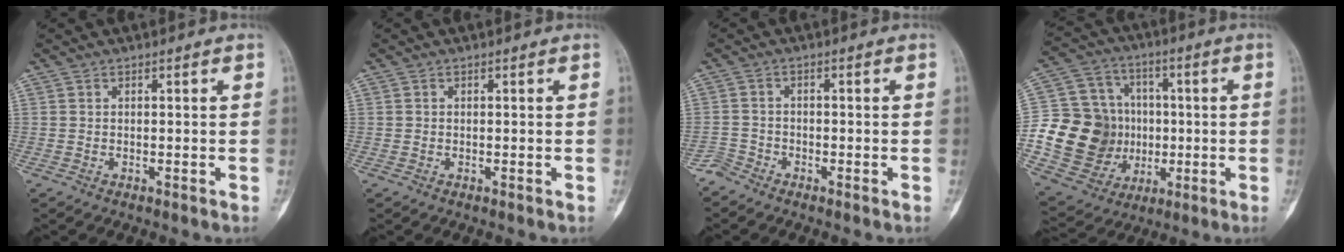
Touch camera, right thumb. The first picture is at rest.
{"total": 0.0}
{"total": 2.3, "force": [-2.2, 0.6, -0.5], "torque": [0.018, -0.003, -0.050]}
{"total": 19.4, "force": [-1.4, 17.2, 8.8], "torque": [-0.130, 0.032, -0.007]}